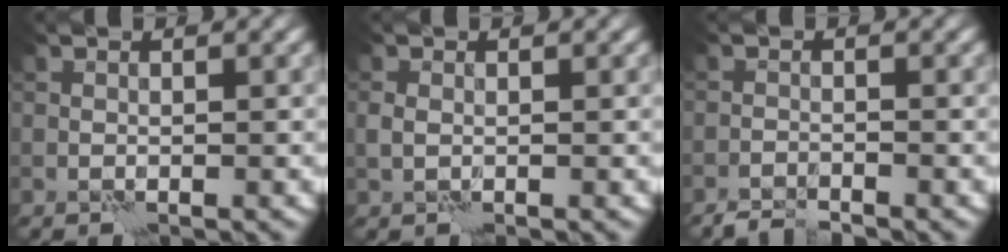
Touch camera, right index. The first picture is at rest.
{"total": 1.0, "force": [0.2, 0.8, 0.6], "torque": [-0.013, 0.001, 0.005]}
{"total": 1.7, "force": [-1.7, 0.1, 0.1], "torque": [0.002, 0.002, -0.035]}